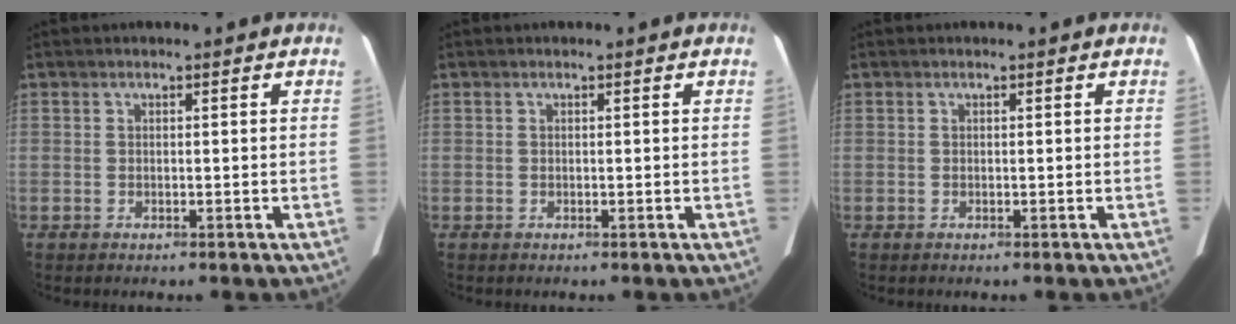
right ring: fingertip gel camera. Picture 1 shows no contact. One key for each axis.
{"total": 0.0}
{"total": 0.0}